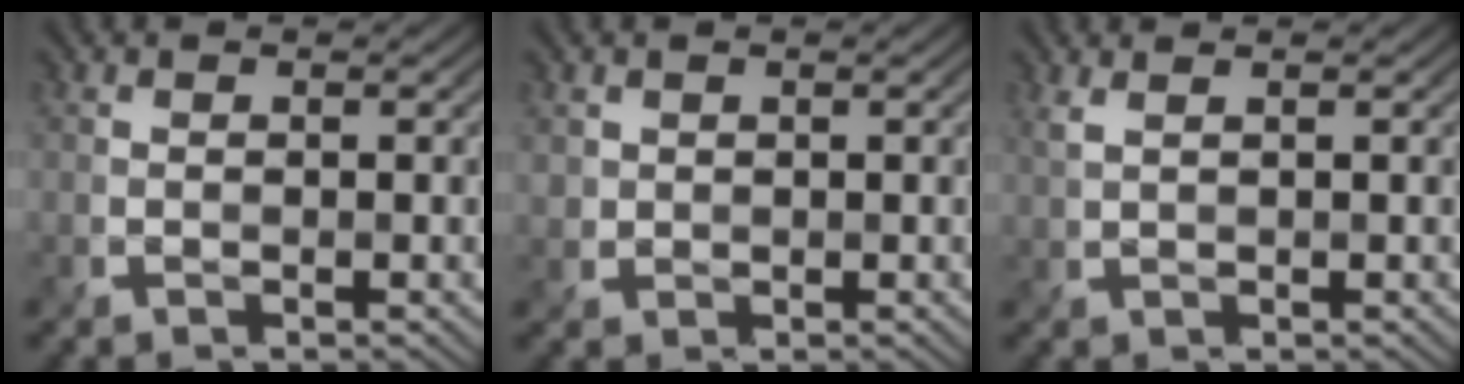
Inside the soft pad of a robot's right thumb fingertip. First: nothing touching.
{"total": 1.4, "force": [0.9, 1.1, 0.0], "torque": [-0.008, -0.003, 0.023]}
{"total": 1.6, "force": [1.1, 0.5, 1.1], "torque": [-0.024, 0.002, 0.020]}